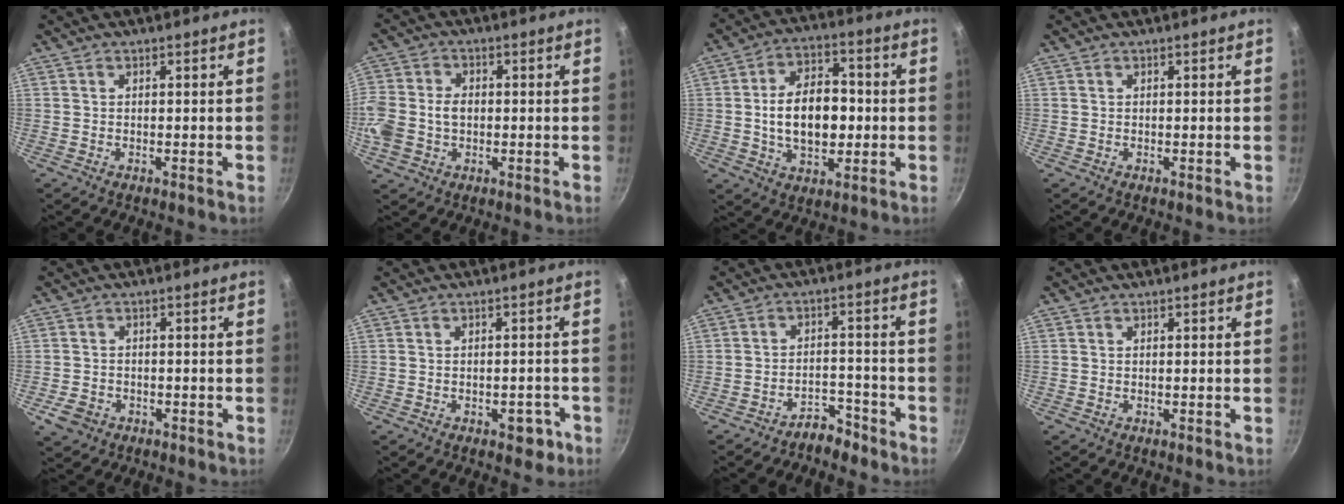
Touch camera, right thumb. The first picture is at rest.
{"total": 10.8, "force": [-0.9, 8.3, 6.9], "torque": [-0.153, 0.023, -0.023]}
{"total": 14.4, "force": [-0.7, 9.3, 11.0], "torque": [-0.153, 0.018, -0.012]}
{"total": 0.0}
{"total": 4.2, "force": [-1.9, 3.3, 1.8], "torque": [-0.038, 0.017, -0.027]}
{"total": 3.8, "force": [-1.8, 2.2, 2.5], "torque": [-0.009, 0.018, -0.013]}
{"total": 4.9, "force": [-4.2, 2.2, 1.3], "torque": [0.002, 0.044, -0.067]}
{"total": 0.0}